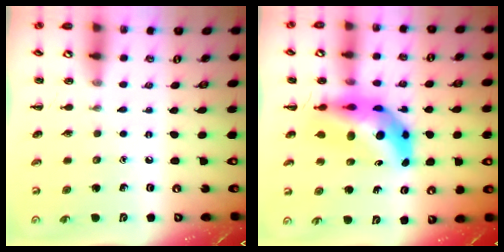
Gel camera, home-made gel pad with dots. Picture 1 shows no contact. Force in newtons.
{"total": 11.0, "press": 10.4, "slide": 3.4}